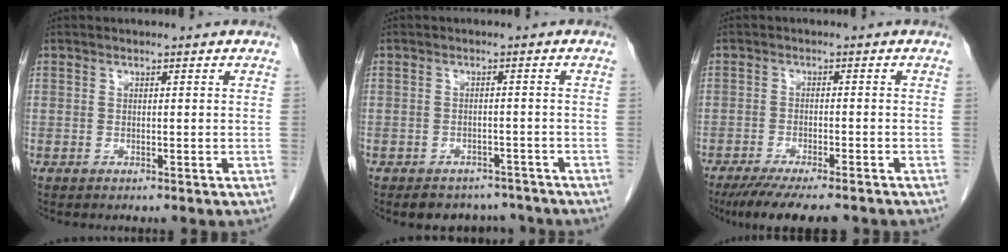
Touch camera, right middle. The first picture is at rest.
{"total": 5.9, "force": [-5.2, 2.7, 0.6], "torque": [0.006, 0.008, -0.064]}
{"total": 10.9, "force": [-8.9, 1.8, 5.9], "torque": [-0.083, -0.017, -0.133]}